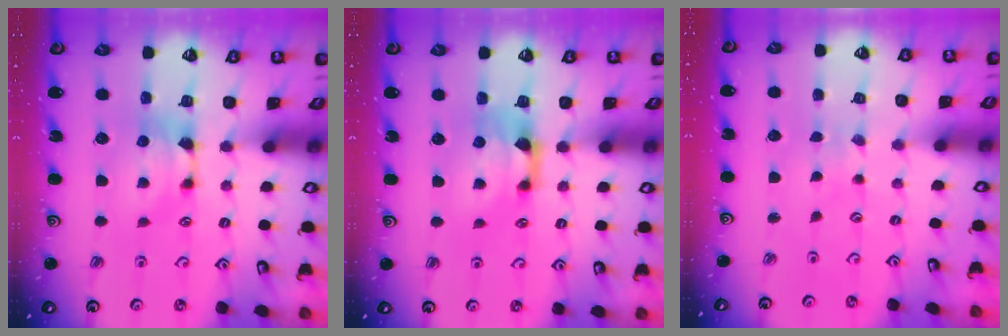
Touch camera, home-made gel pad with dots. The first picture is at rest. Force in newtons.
{"total": 1.5, "press": 0.5, "slide": 1.4}
{"total": 4.6, "press": 4.6, "slide": 0.1}